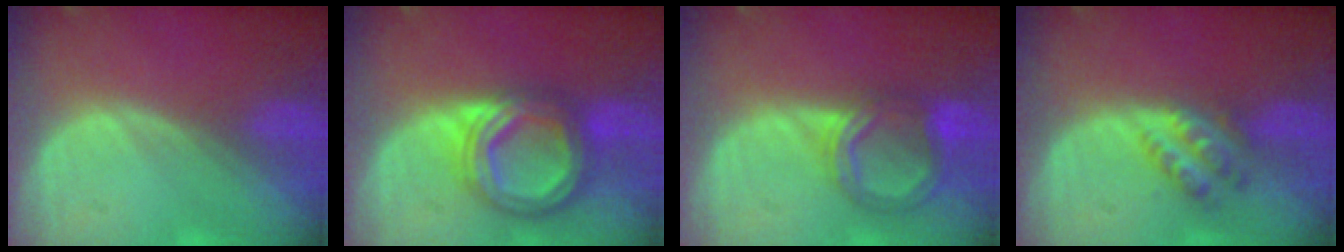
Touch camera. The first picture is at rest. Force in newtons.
{"total": 8.5, "press": 8.5, "slide": 0.6}
{"total": 6.1, "press": 5.8, "slide": 2.0}
{"total": 4.7, "press": 4.2, "slide": 2.1}